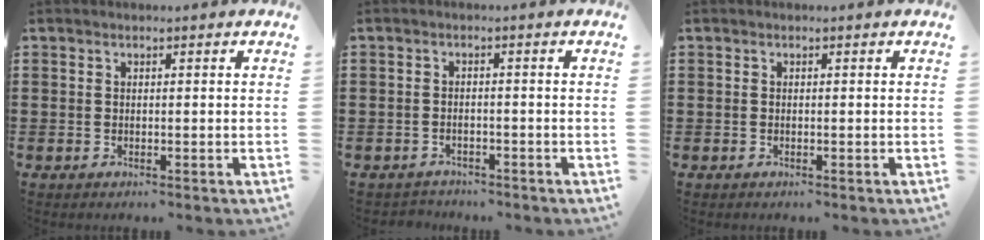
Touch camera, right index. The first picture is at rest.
{"total": 1.5, "force": [-1.4, 0.5, -0.2], "torque": [-0.003, 0.002, -0.031]}
{"total": 0.0}